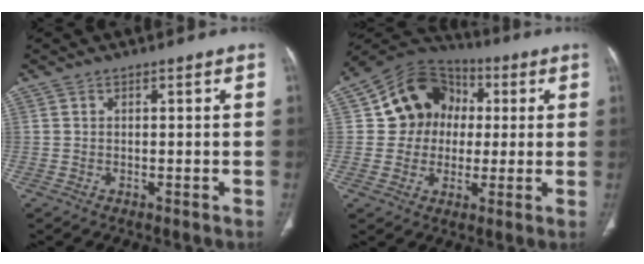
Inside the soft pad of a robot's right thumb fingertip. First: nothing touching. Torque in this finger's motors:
{"motor_torque": [-0.87, 1.35, 0.44, -0.43, 0.11]}